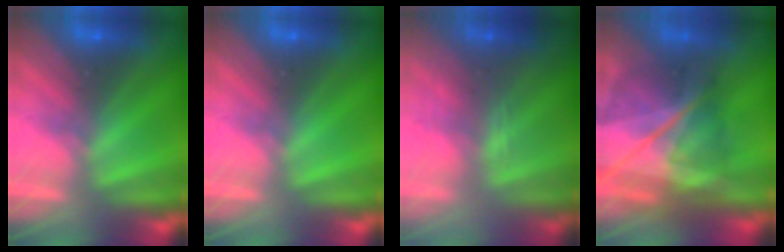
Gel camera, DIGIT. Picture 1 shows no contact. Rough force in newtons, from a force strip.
{"total": 0.0}
{"total": 2.6}
{"total": 8.8}